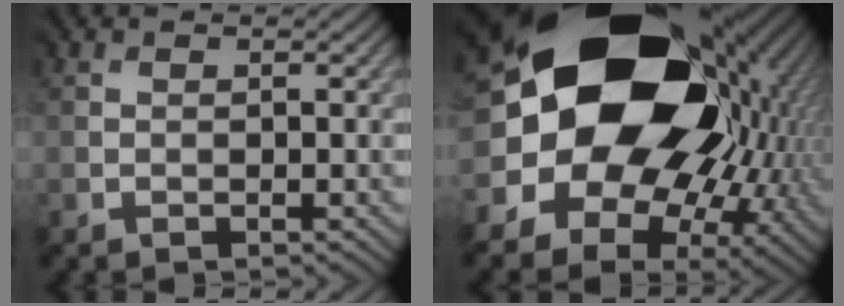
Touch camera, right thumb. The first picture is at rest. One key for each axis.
{"total": 21.1, "fx": 2.6, "fy": 16.3, "fz": 13.2, "tx": -0.257, "ty": -0.045, "tz": 0.066}